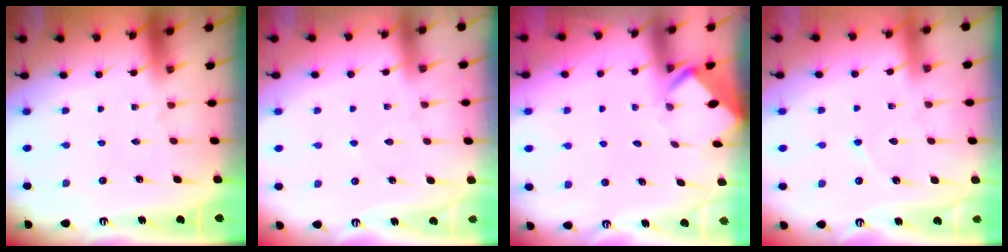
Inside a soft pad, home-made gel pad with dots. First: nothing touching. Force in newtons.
{"total": 6.0, "press": 6.0, "slide": 0.8}
{"total": 3.5, "press": 3.5, "slide": 0.3}
{"total": 4.4, "press": 4.4, "slide": 0.4}